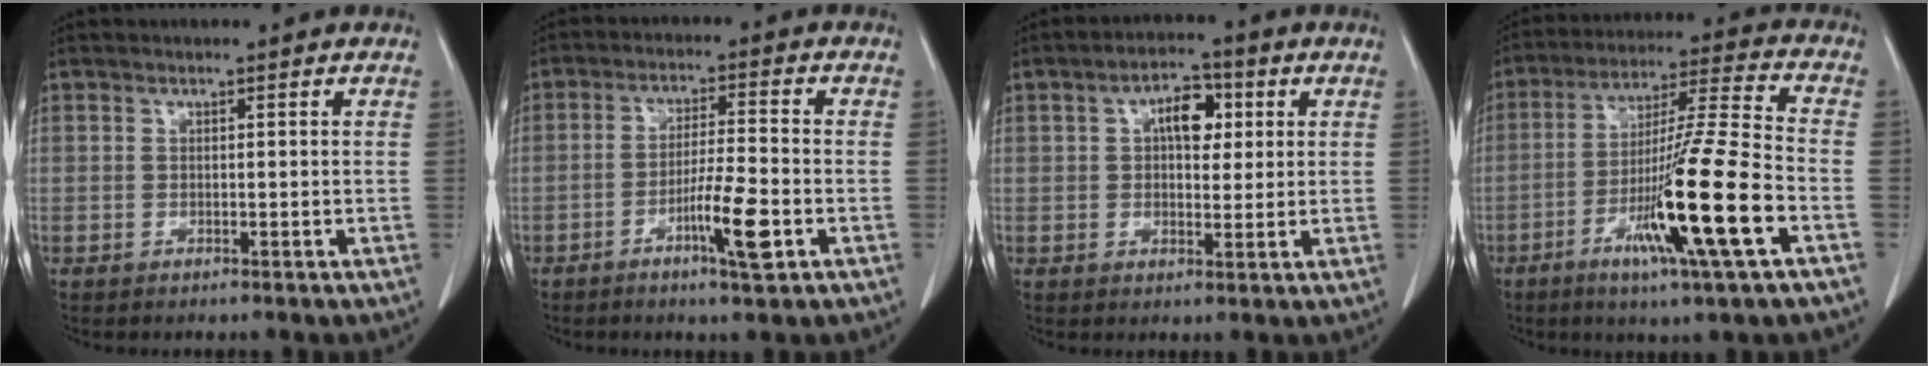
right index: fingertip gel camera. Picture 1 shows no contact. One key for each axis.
{"total": 7.3, "fx": -3.2, "fy": 0.2, "fz": 6.6, "tx": -0.120, "ty": -0.007, "tz": -0.054}
{"total": 6.1, "fx": 1.7, "fy": 3.2, "fz": 4.9, "tx": -0.081, "ty": 0.017, "tz": 0.026}
{"total": 17.3, "fx": -6.2, "fy": -0.7, "fz": 16.1, "tx": -0.294, "ty": -0.020, "tz": -0.111}